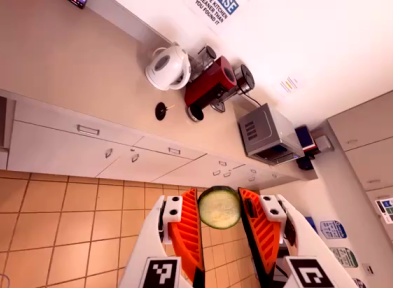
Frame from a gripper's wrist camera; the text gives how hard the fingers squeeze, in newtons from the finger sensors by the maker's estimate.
{"total": 8.6, "left": 8.5, "right": 8.7}